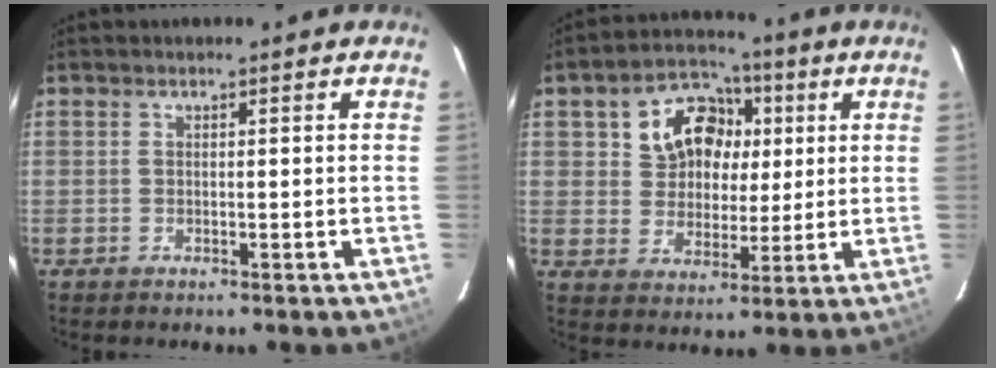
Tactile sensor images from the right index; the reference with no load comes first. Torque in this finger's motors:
{"motor_torque": [0.33, 0.04, 0.33, 0.08]}